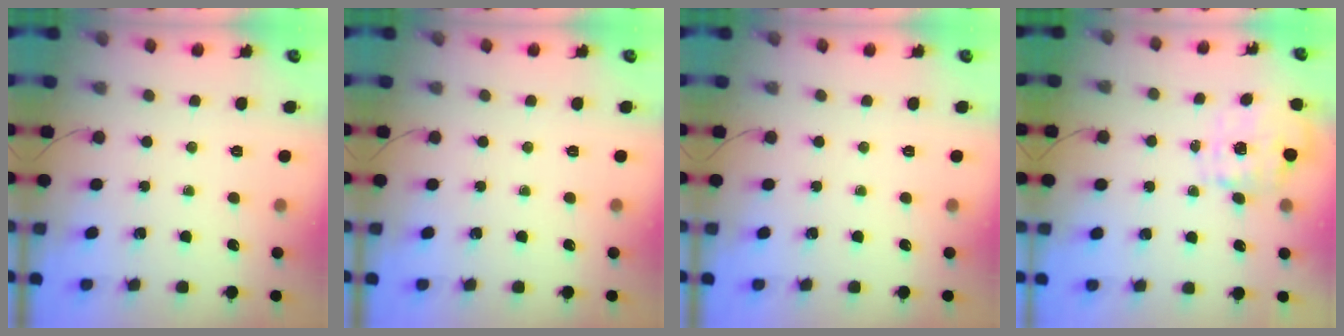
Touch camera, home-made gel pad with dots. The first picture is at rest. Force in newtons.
{"total": 0.0}
{"total": 0.0}
{"total": 1.5, "press": 1.5, "slide": 0.5}